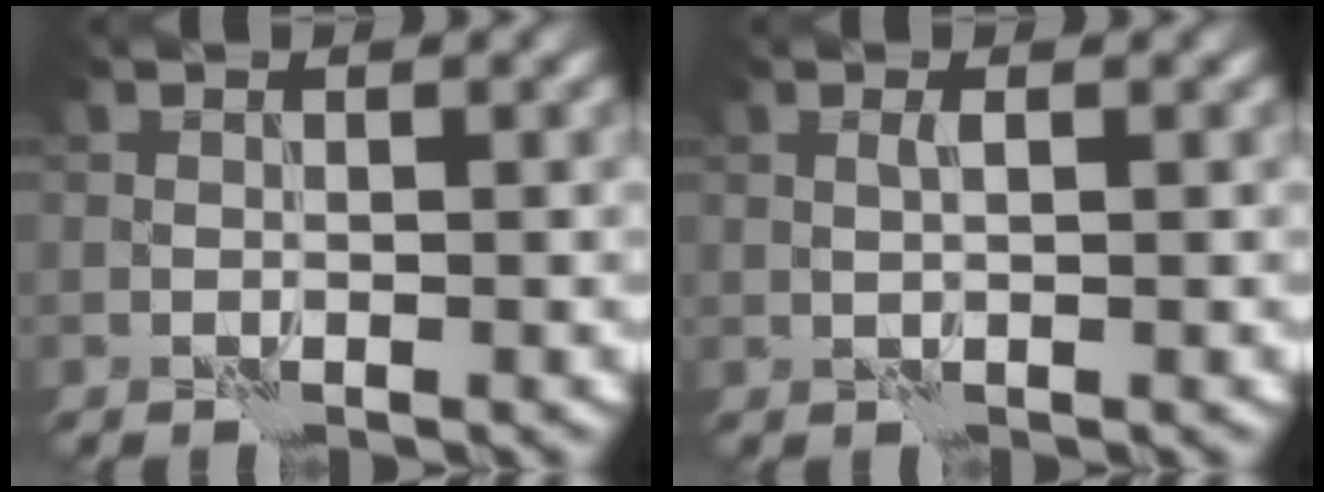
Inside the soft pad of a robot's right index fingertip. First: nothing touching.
{"total": 0.7, "force": [0.1, -0.1, 0.7], "torque": [-0.015, 0.003, 0.002]}